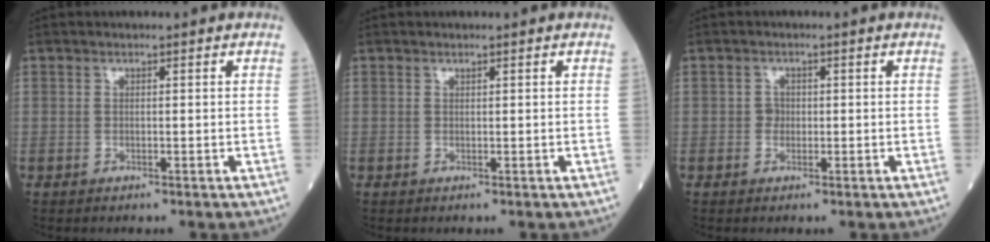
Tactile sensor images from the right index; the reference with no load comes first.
{"total": 0.0}
{"total": 1.0, "force": [-0.1, 1.0, 0.4], "torque": [-0.003, 0.003, -0.002]}